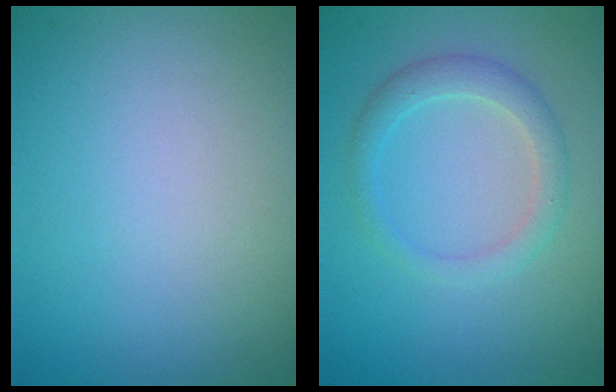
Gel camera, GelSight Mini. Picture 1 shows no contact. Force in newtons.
{"total": 2.4, "press": 2.4, "slide": 0.2}